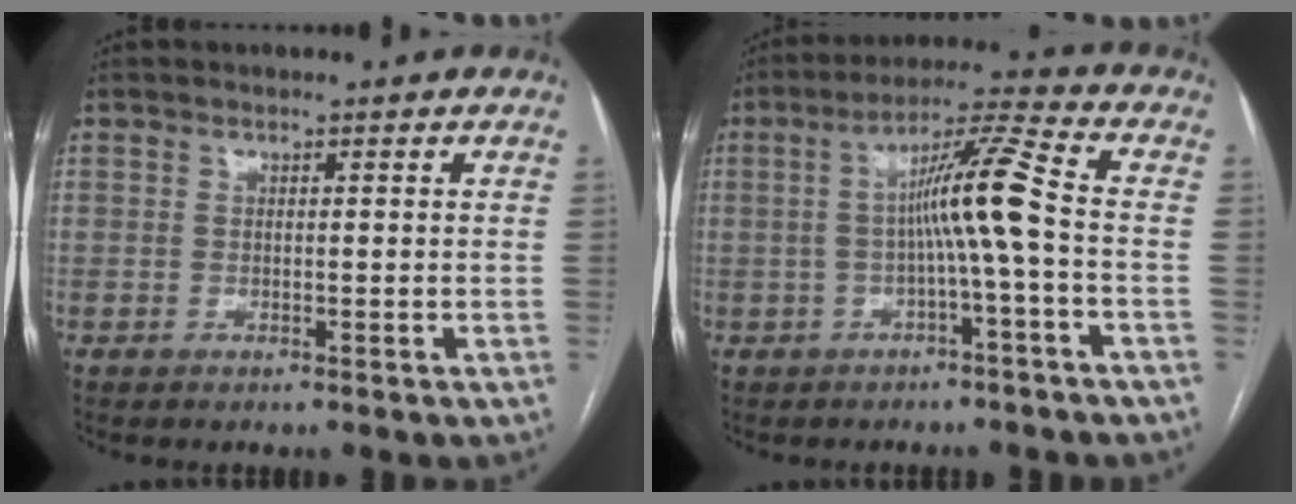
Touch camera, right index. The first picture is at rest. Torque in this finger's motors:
{"motor_torque": [1.31, 0.00, 0.42, 0.18]}